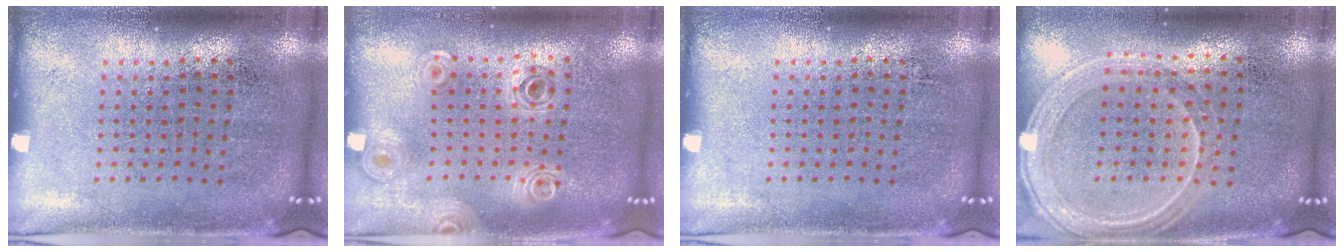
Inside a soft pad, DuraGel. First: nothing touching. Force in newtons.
{"total": 0.8, "press": 0.8, "slide": 0.0}
{"total": 0.0}
{"total": 1.2, "press": 1.2, "slide": 0.2}